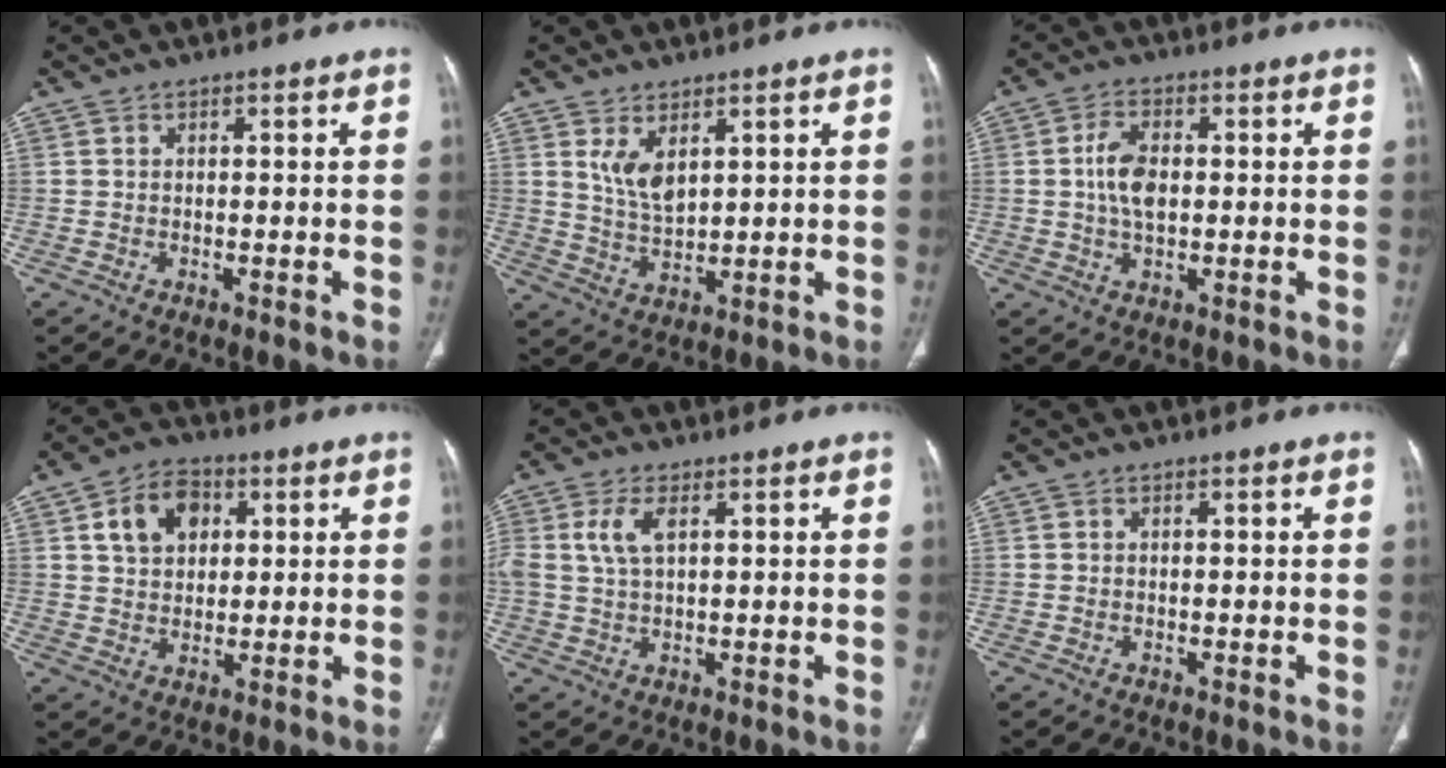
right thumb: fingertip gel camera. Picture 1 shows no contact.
{"total": 5.7, "force": [2.6, 2.7, 4.3], "torque": [-0.076, -0.021, 0.061]}
{"total": 6.3, "force": [0.3, 3.6, 5.1], "torque": [-0.099, 0.007, 0.004]}
{"total": 9.3, "force": [3.1, 6.8, 5.6], "torque": [-0.070, 0.000, 0.051]}
{"total": 5.3, "force": [1.6, 2.6, 4.3], "torque": [-0.103, 0.003, 0.035]}
{"total": 0.0}